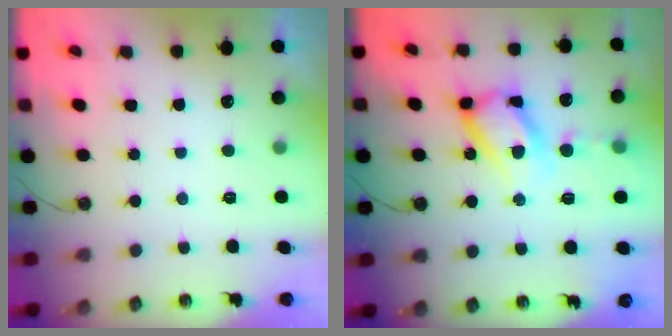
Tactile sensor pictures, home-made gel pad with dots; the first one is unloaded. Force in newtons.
{"total": 14.4, "press": 14.4, "slide": 1.3}